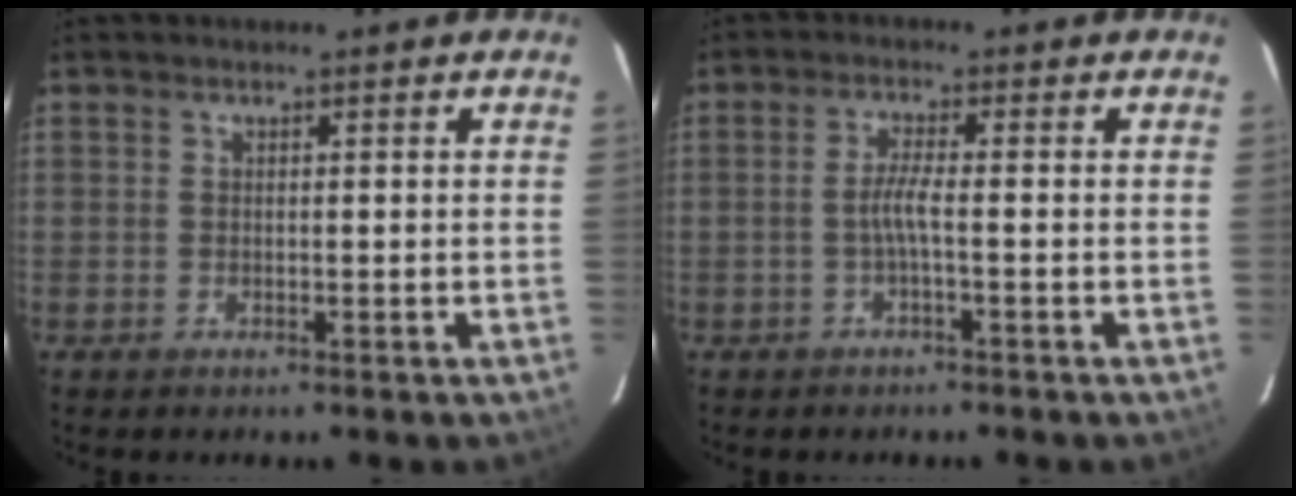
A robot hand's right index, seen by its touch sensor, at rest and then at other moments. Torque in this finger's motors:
{"motor_torque": [0.41, -0.26, 0.25, 0.09]}